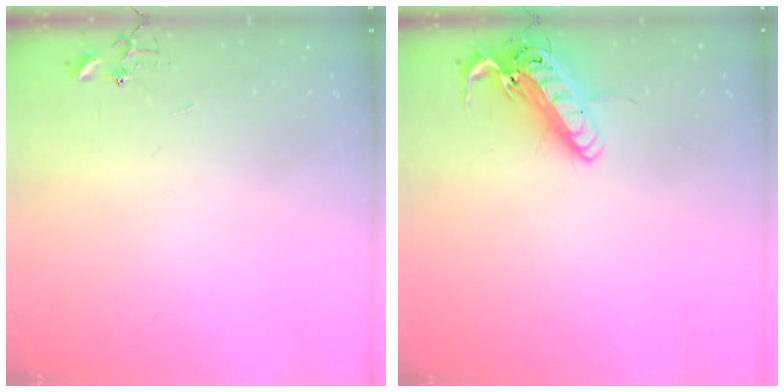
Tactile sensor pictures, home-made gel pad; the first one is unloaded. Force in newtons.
{"total": 15.8, "press": 15.6, "slide": 2.7}